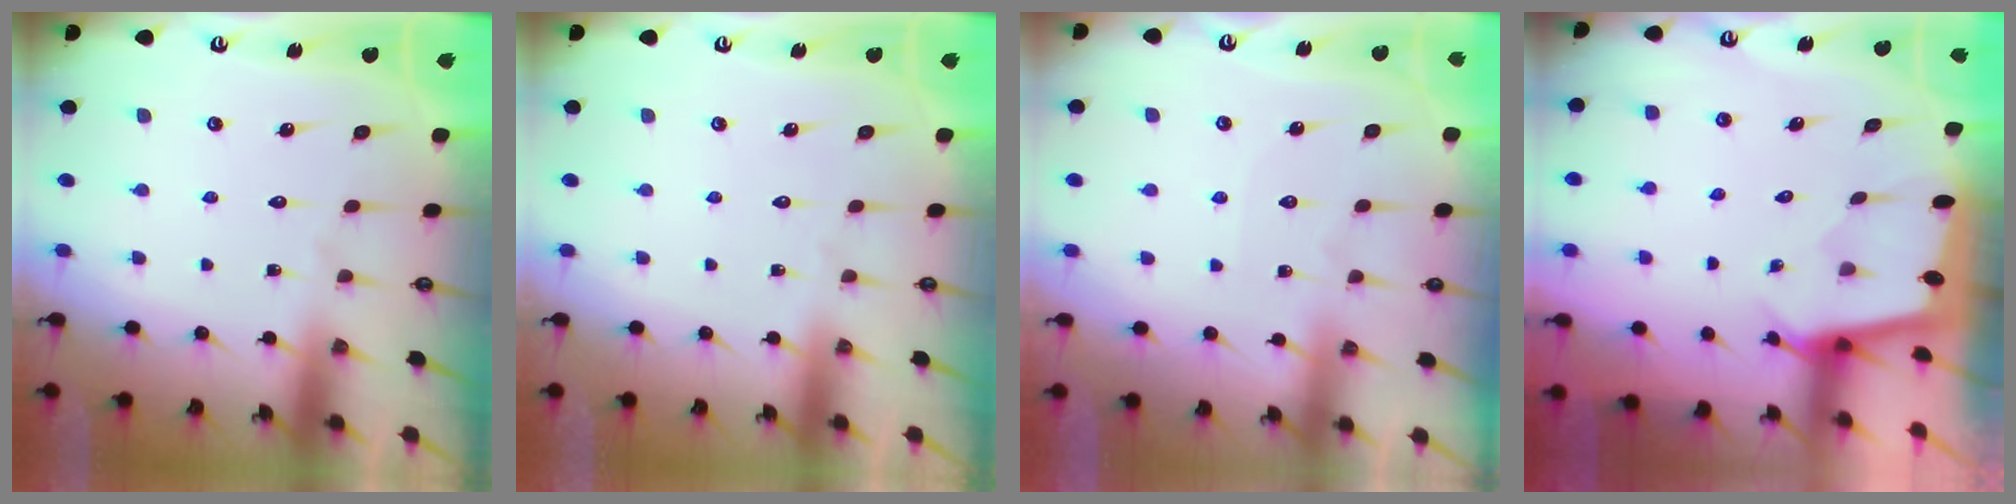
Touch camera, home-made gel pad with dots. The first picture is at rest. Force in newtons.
{"total": 0.0}
{"total": 4.1, "press": 4.1, "slide": 0.5}
{"total": 1.6, "press": 1.6, "slide": 0.2}